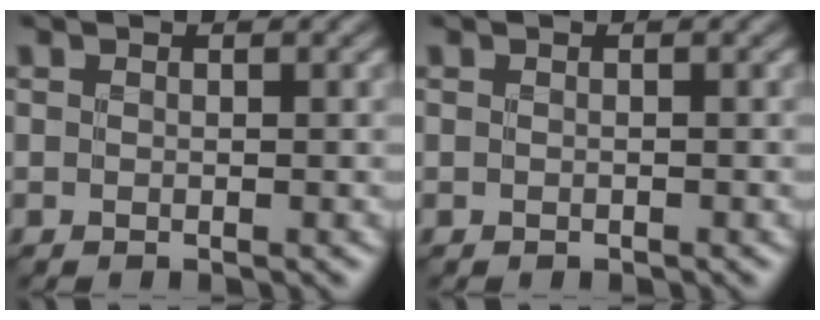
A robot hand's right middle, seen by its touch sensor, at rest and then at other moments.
{"total": 0.0}